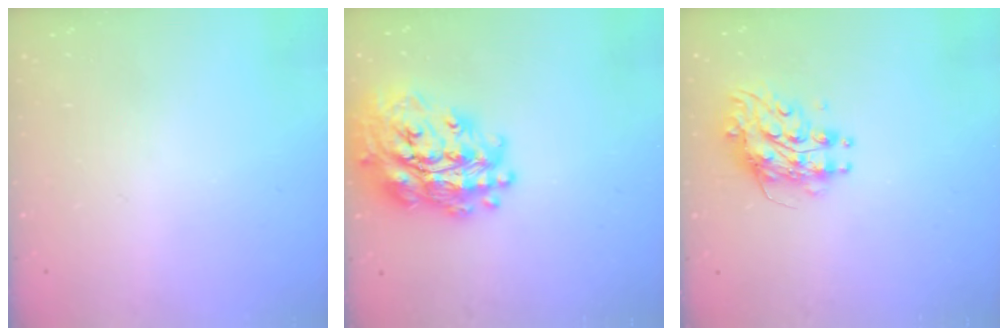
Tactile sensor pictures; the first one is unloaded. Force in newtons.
{"total": 25.9, "press": 25.8, "slide": 2.3}
{"total": 8.9, "press": 8.9, "slide": 0.5}